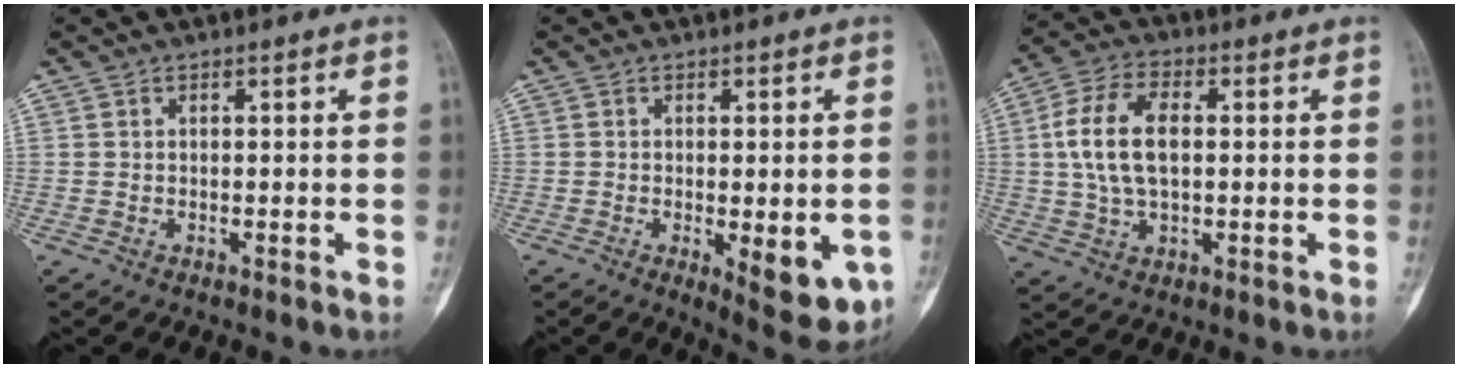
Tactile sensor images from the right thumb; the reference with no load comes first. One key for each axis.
{"total": 9.5, "fx": -2.7, "fy": 3.4, "fz": 8.5, "tx": -0.098, "ty": -0.015, "tz": -0.028}
{"total": 11.3, "fx": 1.1, "fy": 6.4, "fz": 9.3, "tx": -0.181, "ty": 0.015, "tz": 0.021}